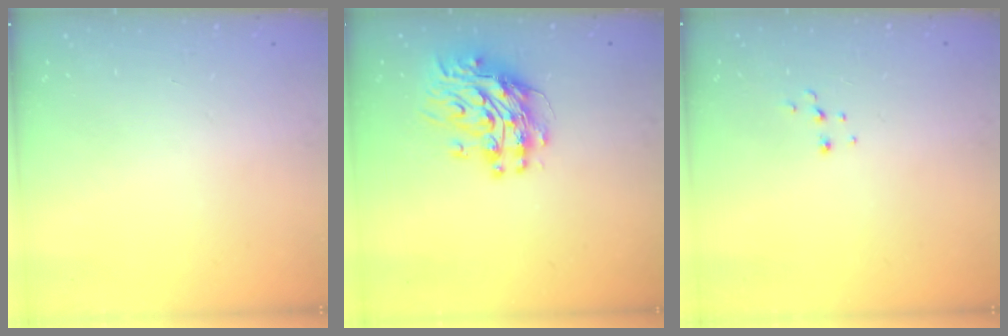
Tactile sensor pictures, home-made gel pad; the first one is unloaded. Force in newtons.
{"total": 10.7, "press": 10.7, "slide": 0.9}
{"total": 5.1, "press": 5.0, "slide": 0.4}